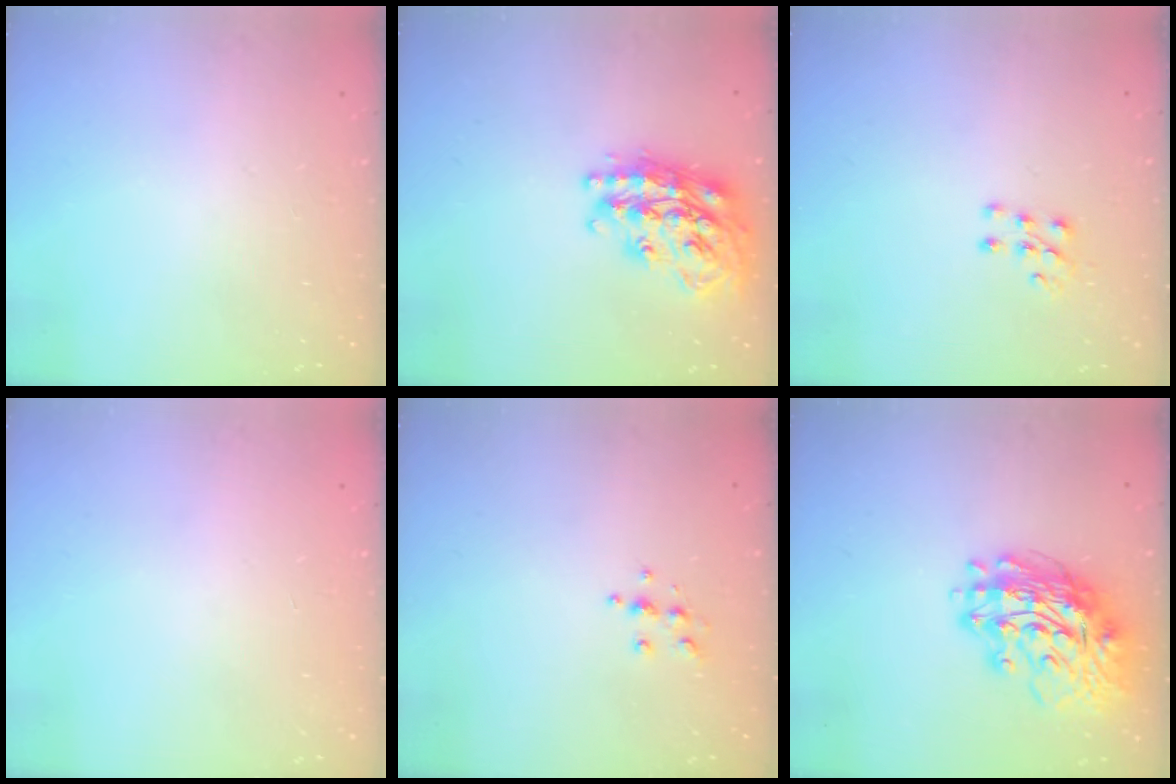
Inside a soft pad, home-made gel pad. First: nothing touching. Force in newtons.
{"total": 23.5, "press": 23.4, "slide": 2.0}
{"total": 6.0, "press": 6.0, "slide": 0.5}
{"total": 0.0}
{"total": 5.1, "press": 5.1, "slide": 0.3}
{"total": 17.0, "press": 16.8, "slide": 2.5}